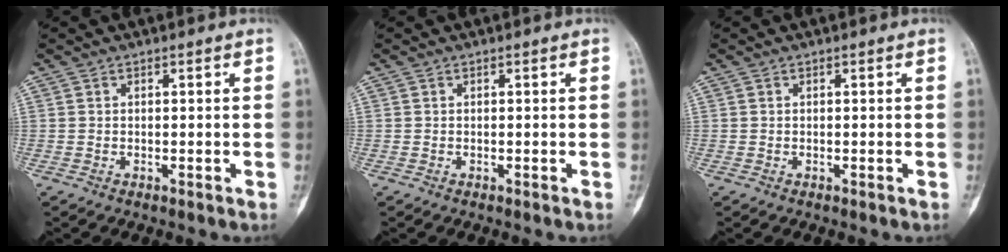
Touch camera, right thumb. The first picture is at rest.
{"total": 0.0}
{"total": 0.0}